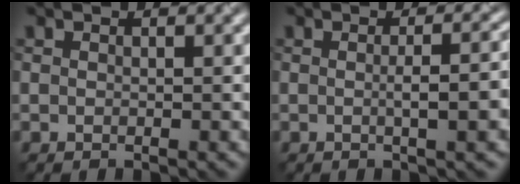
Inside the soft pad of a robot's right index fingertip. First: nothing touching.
{"total": 4.9, "force": [-0.4, 1.6, 4.7], "torque": [-0.046, 0.006, -0.003]}